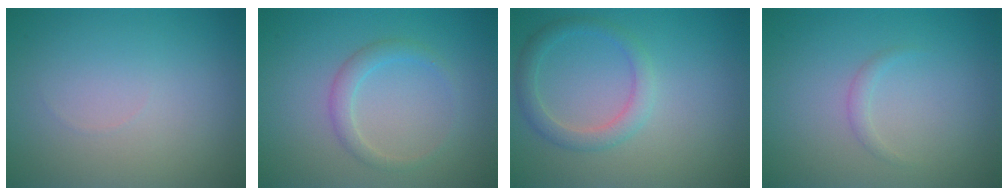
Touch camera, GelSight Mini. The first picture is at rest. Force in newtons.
{"total": 1.8, "press": 1.8, "slide": 0.0}
{"total": 2.3, "press": 2.3, "slide": 0.1}
{"total": 0.8, "press": 0.8, "slide": 0.1}